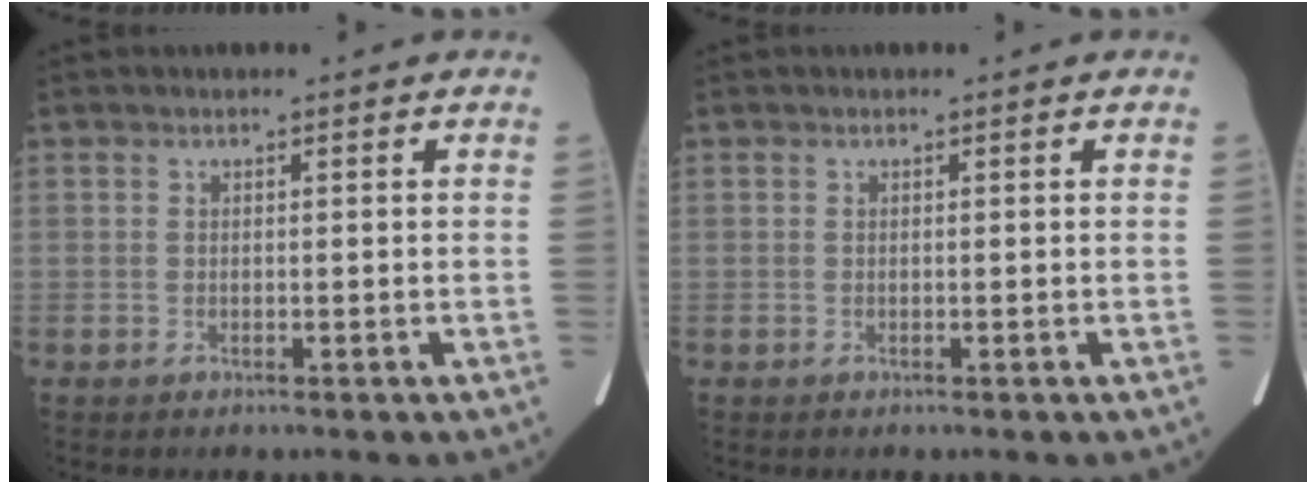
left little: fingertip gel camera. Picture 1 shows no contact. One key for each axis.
{"total": 0.0}